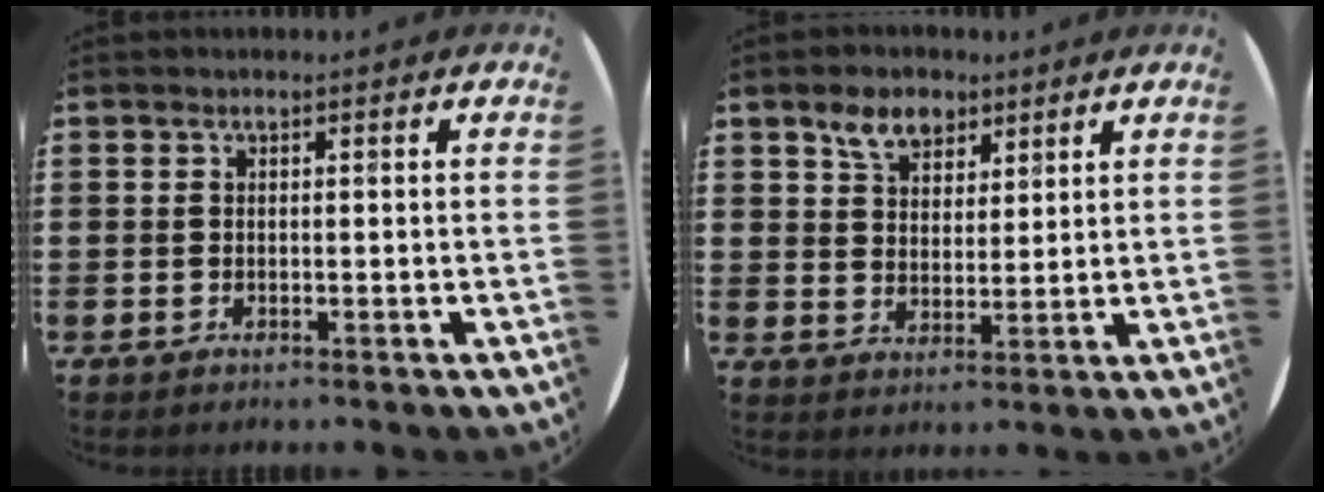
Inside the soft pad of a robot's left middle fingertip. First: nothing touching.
{"total": 5.2, "force": [3.8, 3.0, 1.9], "torque": [-0.032, 0.000, 0.069]}